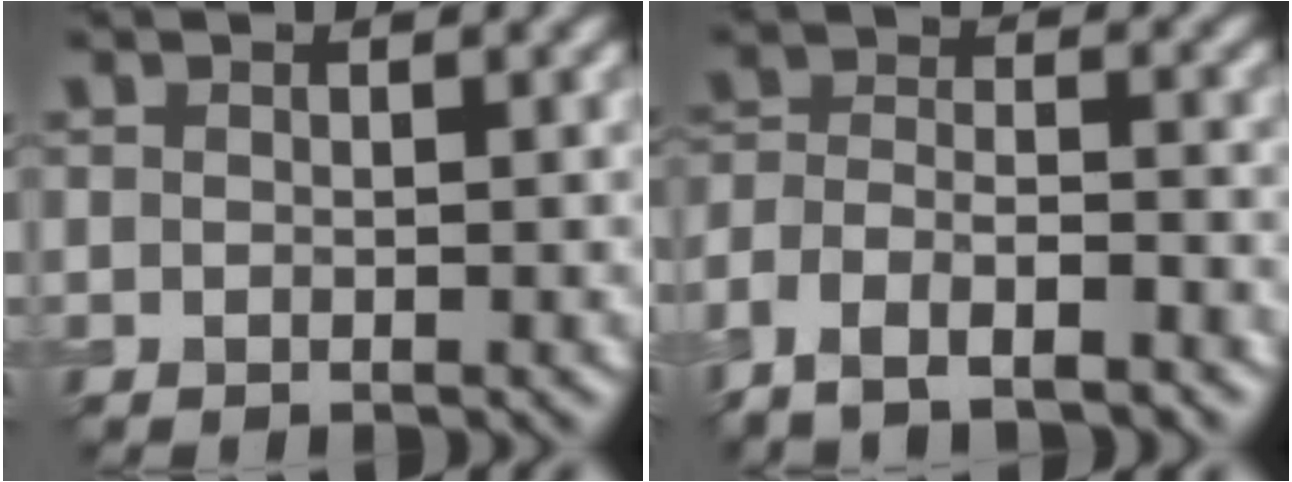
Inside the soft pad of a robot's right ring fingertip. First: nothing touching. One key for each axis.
{"total": 6.2, "fx": -5.0, "fy": 2.2, "fz": 2.8, "tx": -0.041, "ty": -0.007, "tz": -0.091}